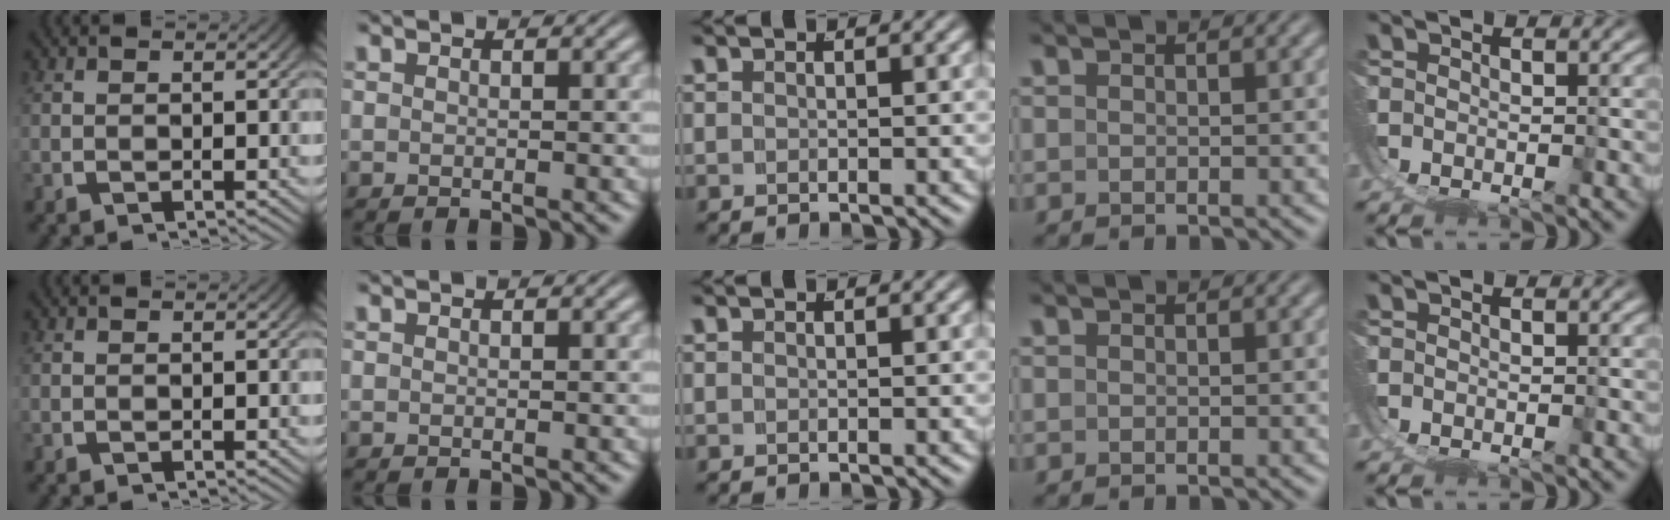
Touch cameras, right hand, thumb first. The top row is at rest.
{}